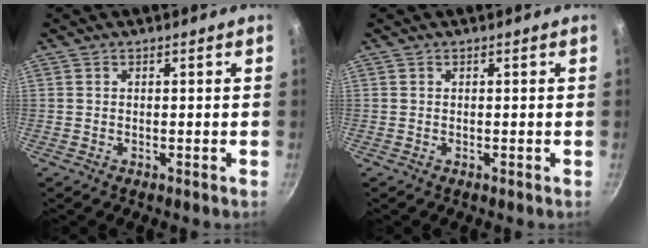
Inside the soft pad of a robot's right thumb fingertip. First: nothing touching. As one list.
[{"total": 0.0}]